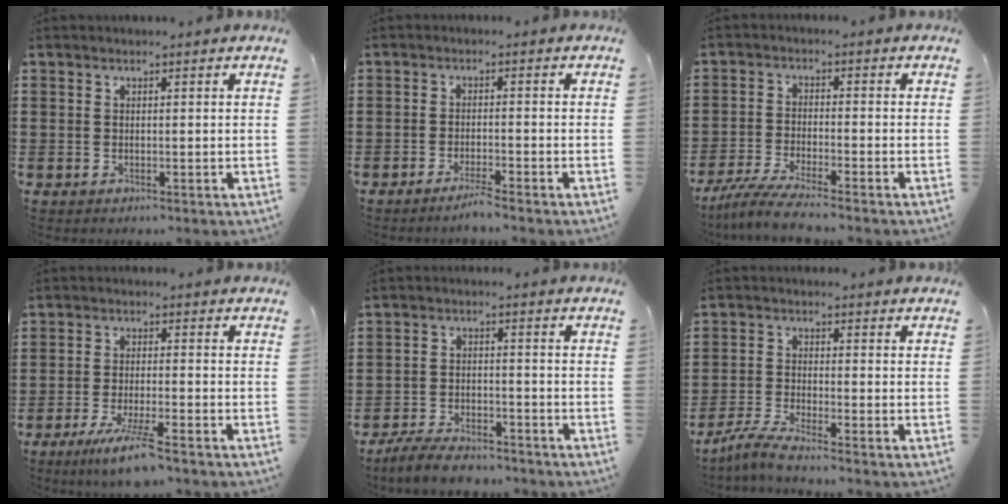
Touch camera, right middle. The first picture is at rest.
{"total": 2.1, "force": [-1.8, -0.2, 1.1], "torque": [-0.018, 0.001, -0.033]}
{"total": 5.5, "force": [-5.0, -0.2, 2.3], "torque": [-0.060, -0.020, -0.097]}
{"total": 5.8, "force": [-4.2, 0.0, 3.9], "torque": [-0.080, -0.017, -0.078]}
{"total": 5.4, "force": [-5.0, 0.9, 1.6], "torque": [-0.039, 0.000, -0.099]}
{"total": 3.9, "force": [-3.5, -0.3, 1.6], "torque": [-0.052, -0.013, -0.073]}